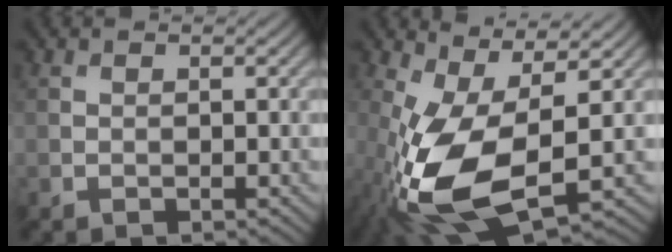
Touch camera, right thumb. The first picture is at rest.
{"total": 14.0, "force": [-2.7, 6.2, 12.2], "torque": [-0.285, -0.020, -0.045]}